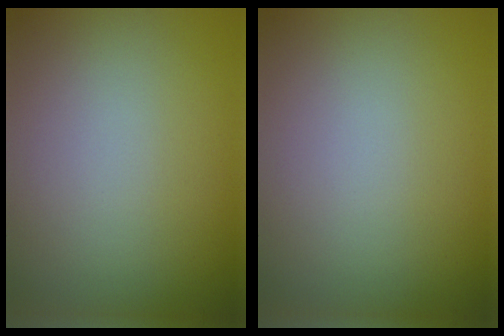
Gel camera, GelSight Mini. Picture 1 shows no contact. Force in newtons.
{"total": 0.0}